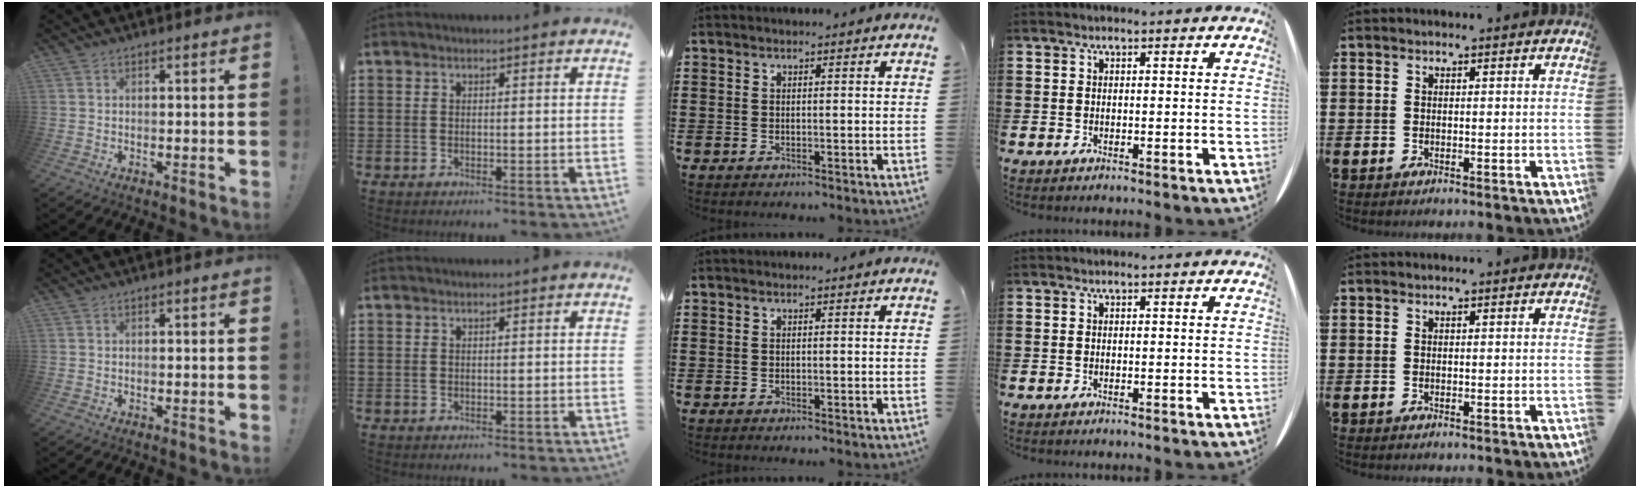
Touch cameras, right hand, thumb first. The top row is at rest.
{}